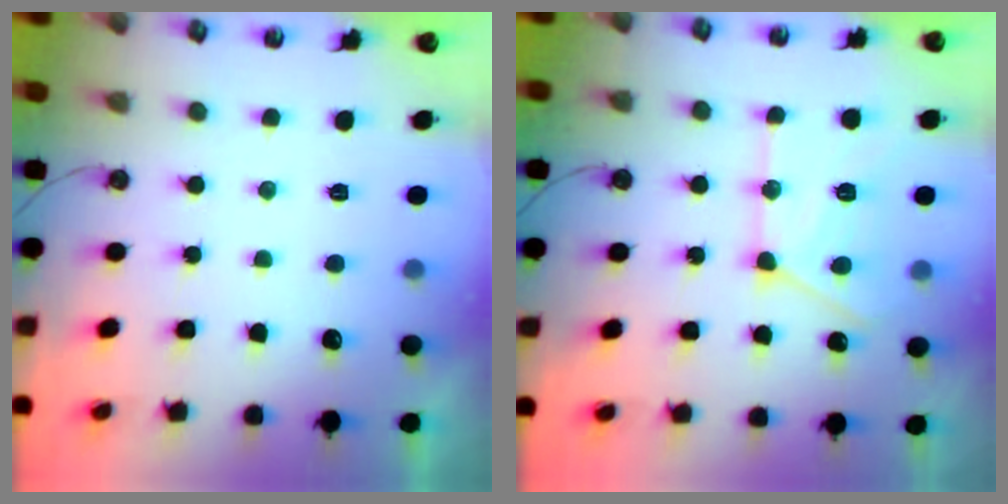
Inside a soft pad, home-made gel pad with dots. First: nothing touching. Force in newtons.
{"total": 16.1, "press": 16.1, "slide": 1.4}